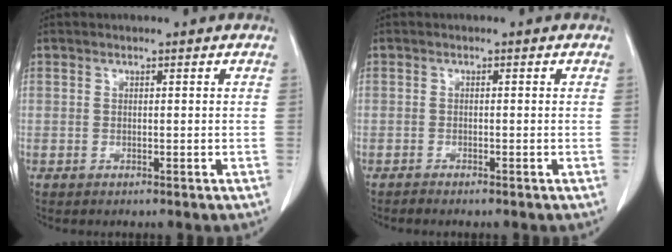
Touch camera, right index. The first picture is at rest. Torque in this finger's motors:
{"motor_torque": [-0.06, 0.10, 0.06, 0.02]}